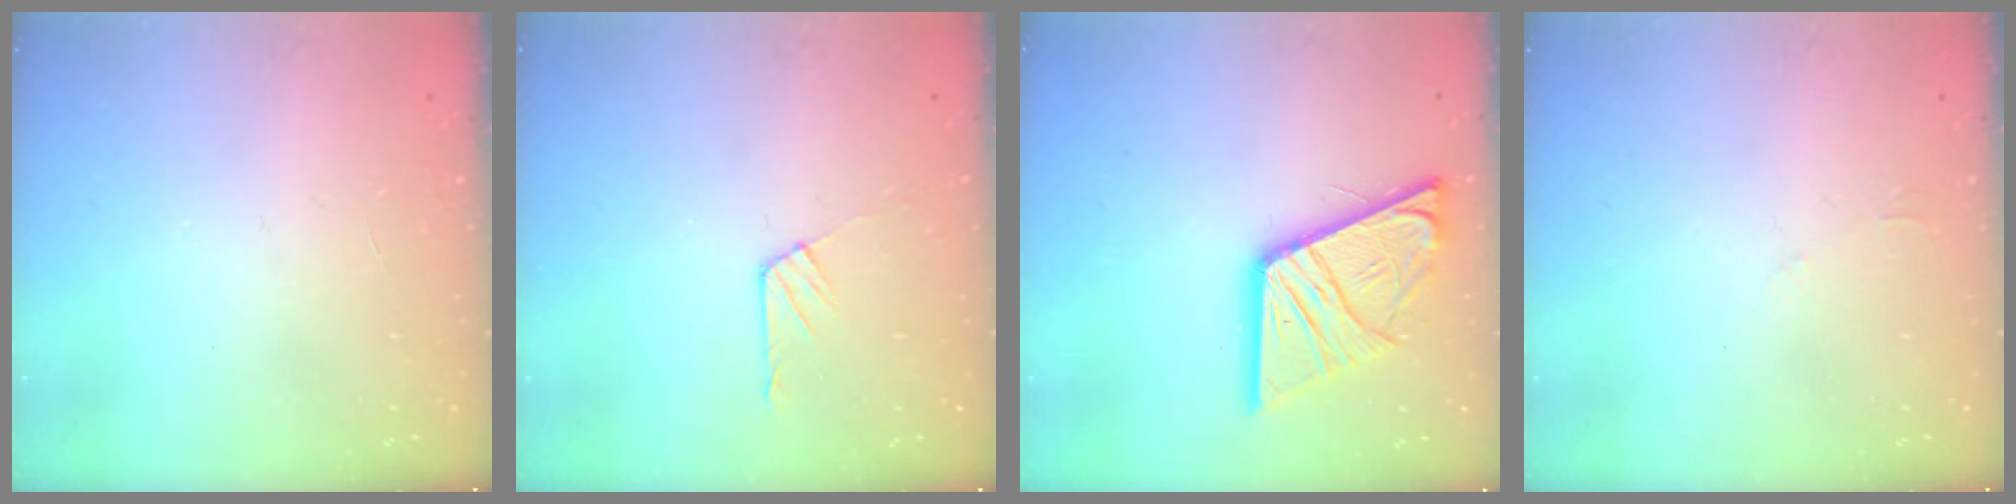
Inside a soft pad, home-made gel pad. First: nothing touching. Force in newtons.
{"total": 5.5, "press": 5.5, "slide": 1.0}
{"total": 19.6, "press": 19.5, "slide": 2.2}
{"total": 2.3, "press": 2.3, "slide": 0.4}